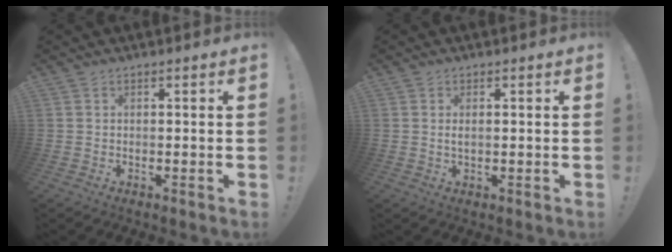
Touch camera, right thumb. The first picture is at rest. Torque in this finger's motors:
{"motor_torque": [-0.04, -0.13, 0.10, 0.10, 0.07]}